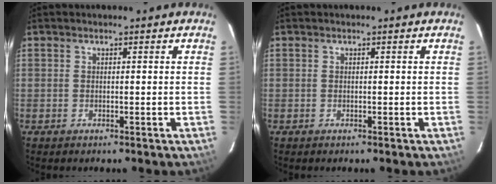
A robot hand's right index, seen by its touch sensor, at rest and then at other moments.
{"total": 0.0}